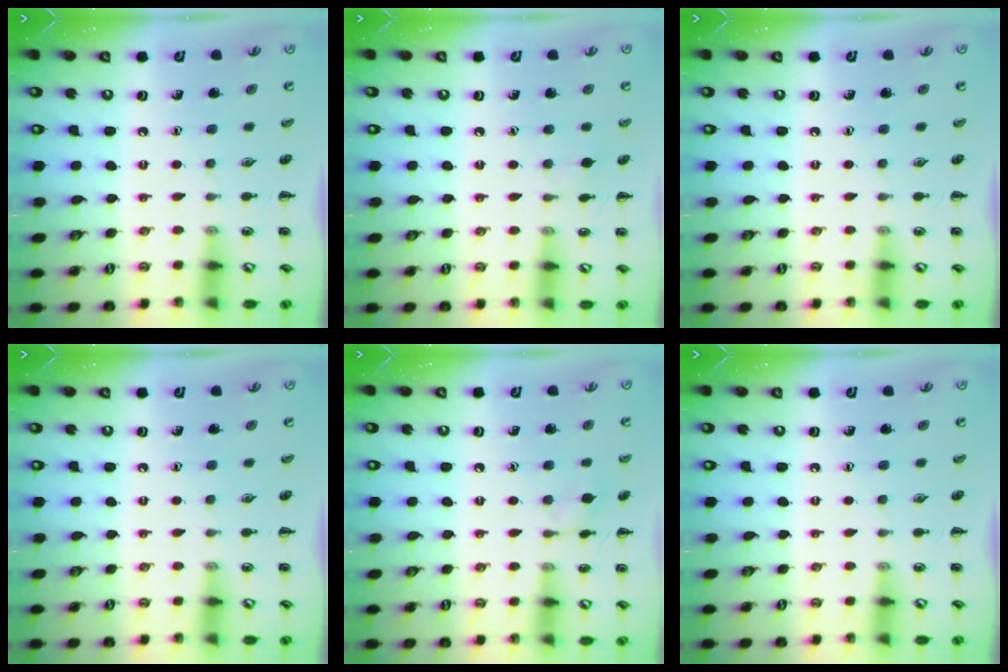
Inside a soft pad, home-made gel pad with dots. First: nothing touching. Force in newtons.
{"total": 4.7, "press": 4.4, "slide": 1.6}
{"total": 0.0}
{"total": 0.0}
{"total": 6.5, "press": 6.1, "slide": 2.2}
{"total": 0.0}